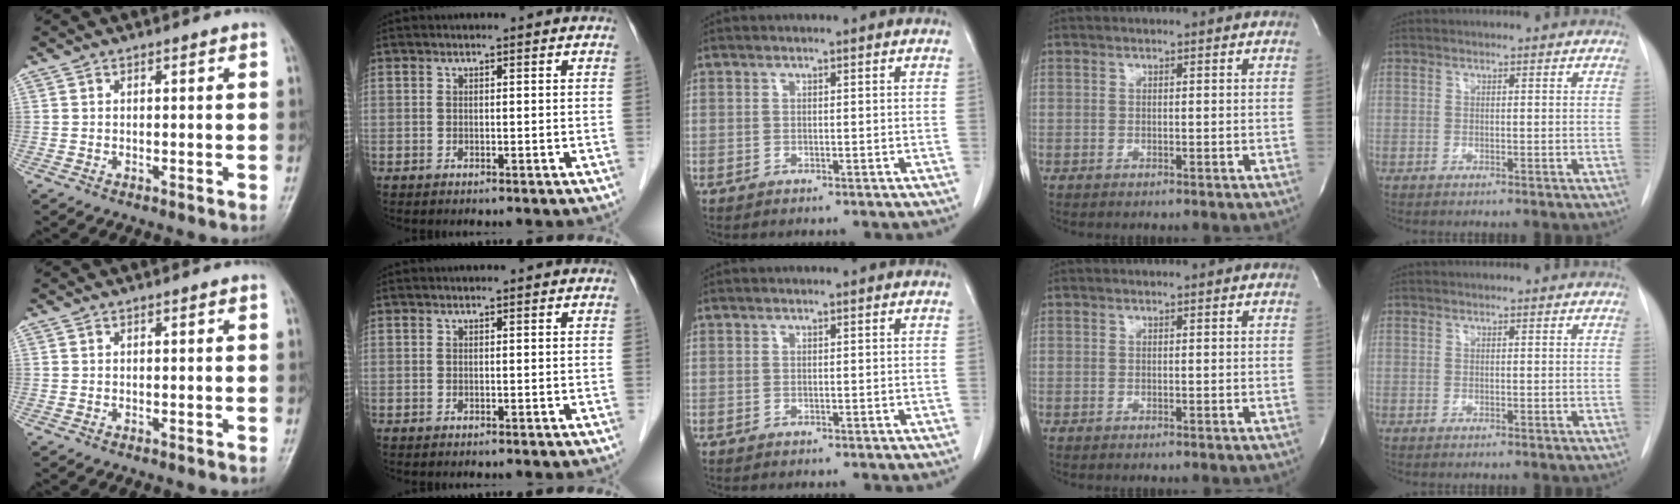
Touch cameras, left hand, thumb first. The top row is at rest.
{}